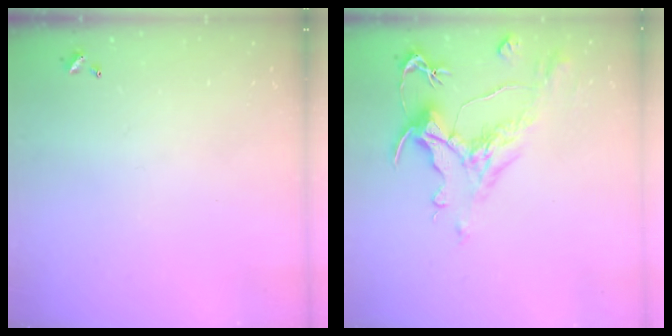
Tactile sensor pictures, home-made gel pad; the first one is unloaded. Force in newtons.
{"total": 1.8, "press": 1.1, "slide": 1.4}